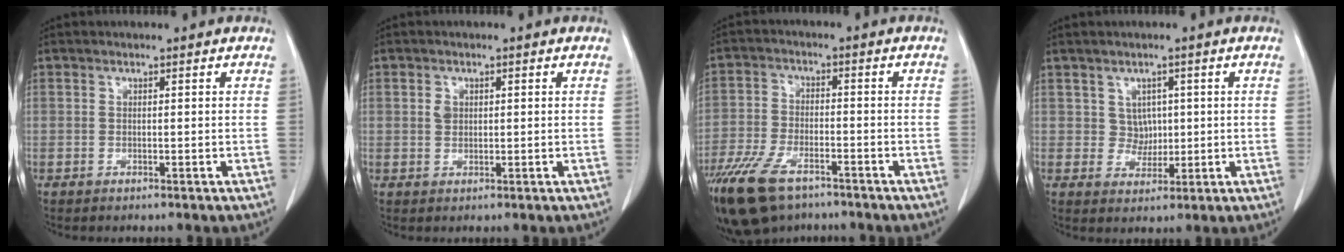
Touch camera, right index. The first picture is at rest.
{"total": 1.5, "force": [0.4, 1.2, 0.9], "torque": [-0.015, 0.003, 0.007]}
{"total": 12.5, "force": [-8.8, 5.1, 7.3], "torque": [-0.151, -0.016, -0.154]}
{"total": 3.1, "force": [0.7, 2.9, 0.9], "torque": [-0.008, 0.003, 0.012]}